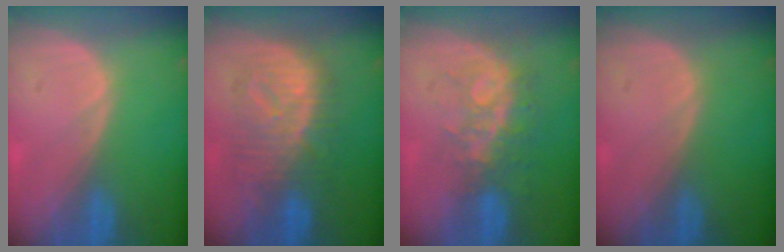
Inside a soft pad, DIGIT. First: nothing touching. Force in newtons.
{"total": 9.3, "press": 9.3, "slide": 0.4}
{"total": 8.4, "press": 7.0, "slide": 4.5}
{"total": 0.0}